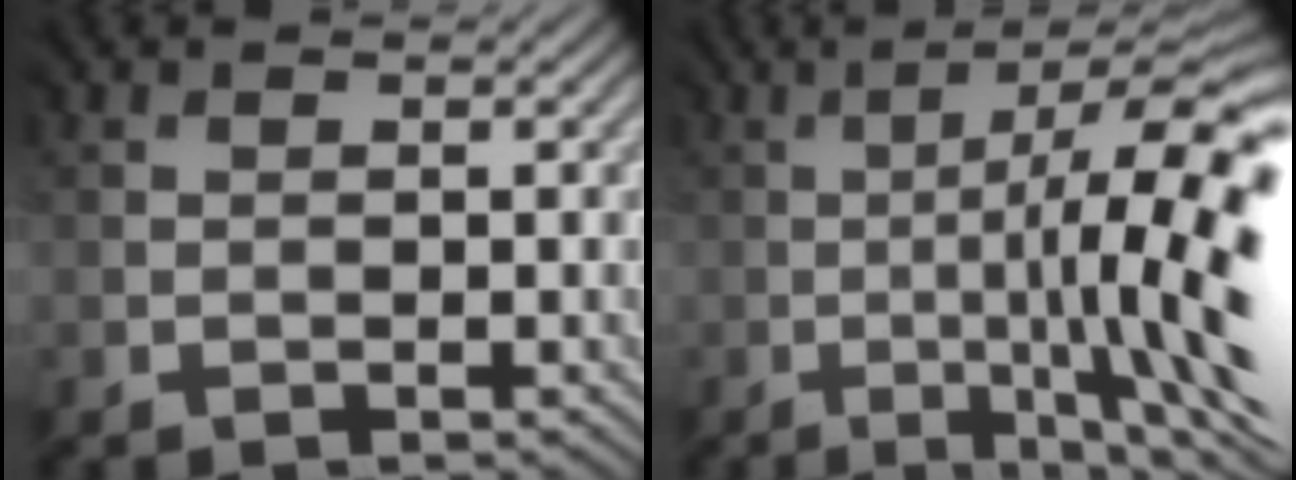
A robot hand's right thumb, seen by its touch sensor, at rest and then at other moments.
{"total": 14.3, "force": [-2.2, 2.5, 14.0], "torque": [-0.189, -0.006, -0.012]}